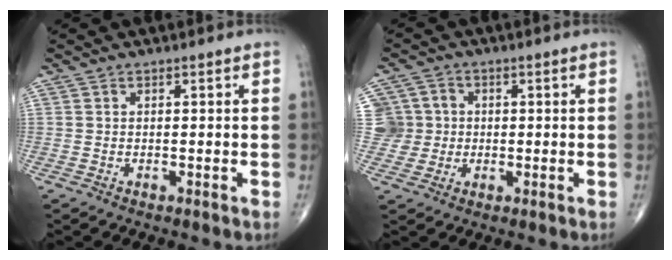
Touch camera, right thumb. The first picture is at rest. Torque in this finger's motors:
{"motor_torque": [-0.06, -0.05, 0.16, 0.11, 0.01]}